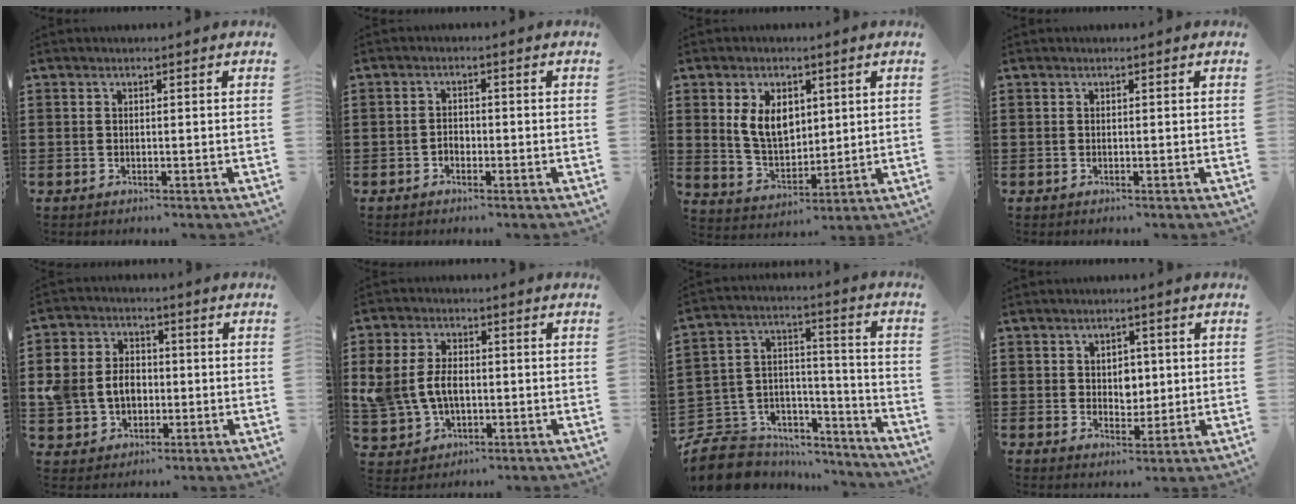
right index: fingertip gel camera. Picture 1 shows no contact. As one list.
[{"total": 1.5, "force": [-0.8, 1.0, 0.7], "torque": [-0.017, 0.001, -0.017]}, {"total": 7.2, "force": [2.1, 4.7, 5.1], "torque": [-0.112, 0.009, 0.035]}, {"total": 0.0}, {"total": 6.9, "force": [-0.5, 5.9, 3.4], "torque": [-0.100, 0.013, -0.015]}, {"total": 6.0, "force": [-0.1, 4.4, 4.0], "torque": [-0.106, 0.006, -0.007]}, {"total": 8.3, "force": [-6.4, 5.1, 1.5], "torque": [-0.059, 0.000, -0.120]}, {"total": 3.5, "force": [1.0, 2.9, 1.7], "torque": [-0.027, 0.006, 0.013]}]